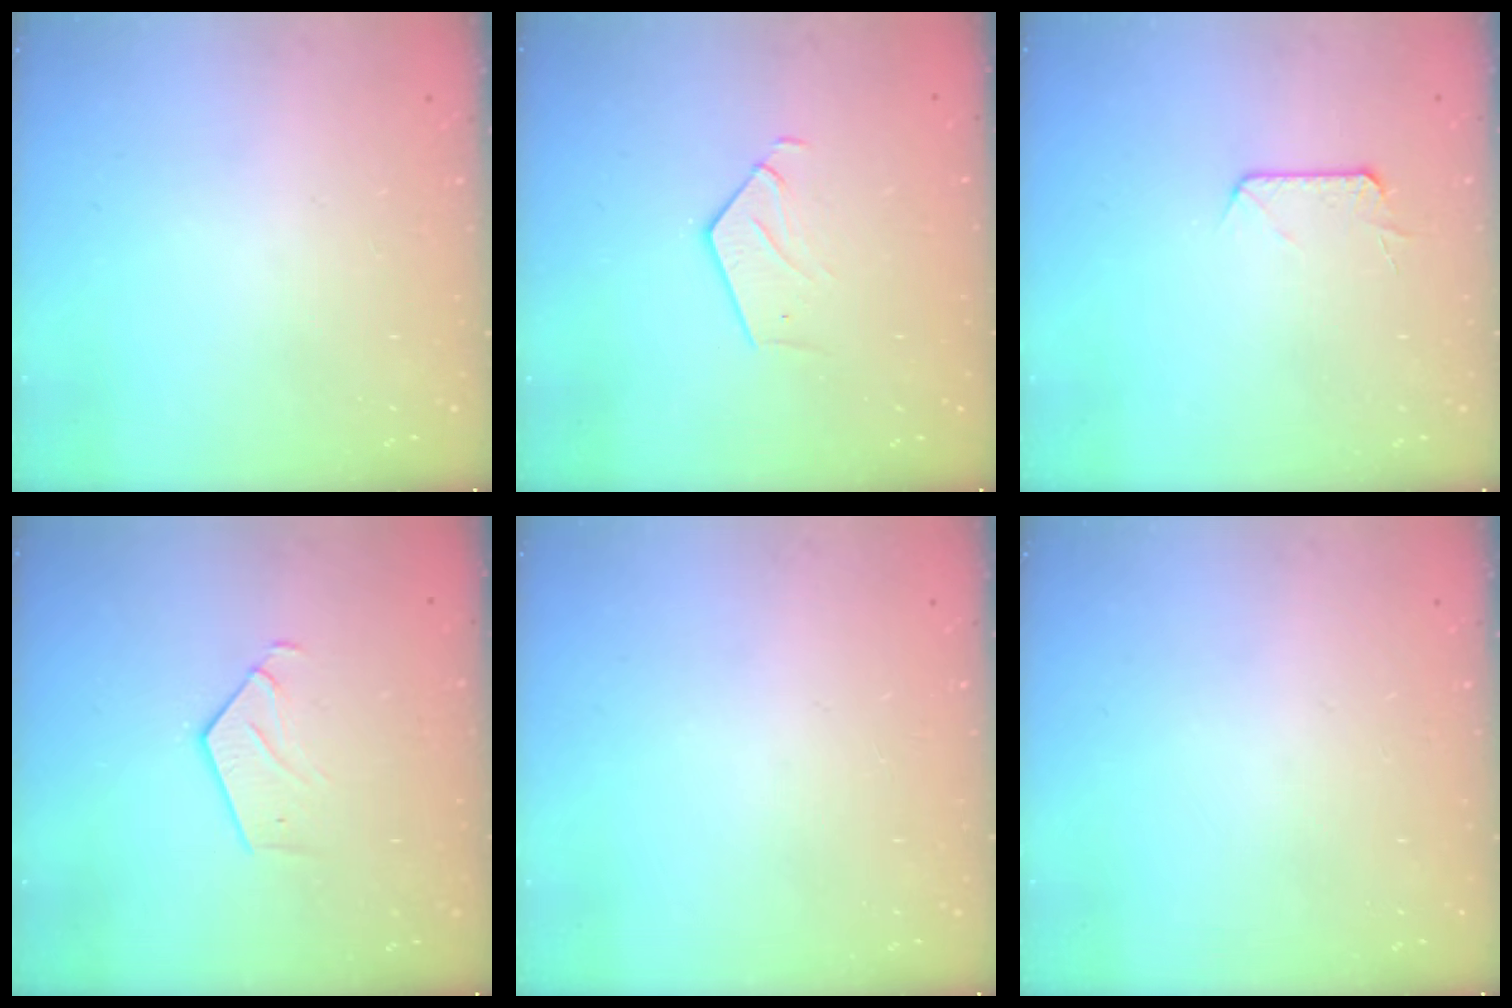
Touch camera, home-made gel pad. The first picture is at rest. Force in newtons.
{"total": 2.8, "press": 2.8, "slide": 0.2}
{"total": 6.6, "press": 6.6, "slide": 0.8}
{"total": 4.0, "press": 4.0, "slide": 0.2}
{"total": 0.0}
{"total": 0.0}